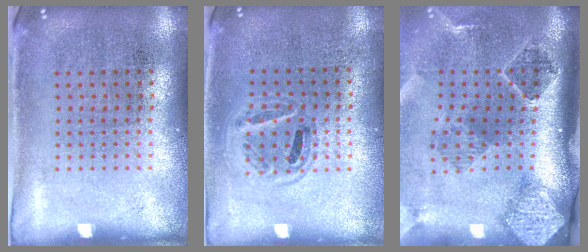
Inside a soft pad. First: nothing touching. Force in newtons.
{"total": 1.0, "press": 0.9, "slide": 0.4}
{"total": 2.8, "press": 1.9, "slide": 2.1}